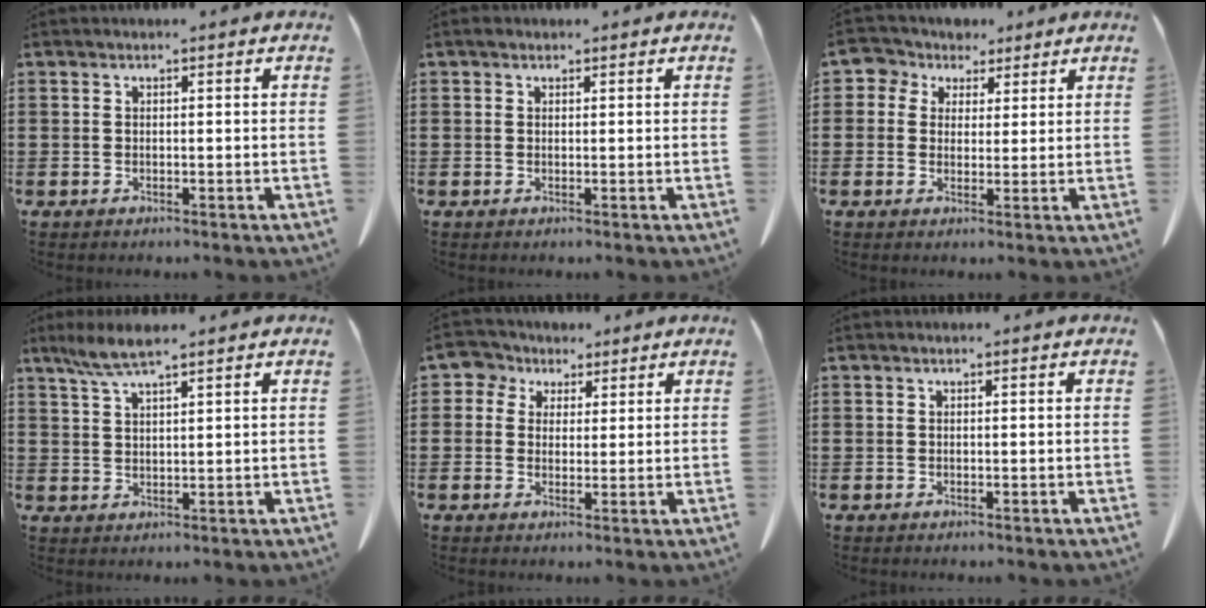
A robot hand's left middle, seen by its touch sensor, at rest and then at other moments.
{"total": 0.6, "force": [0.4, 0.5, 0.2], "torque": [0.003, -0.001, 0.006]}
{"total": 4.2, "force": [2.2, 3.6, 0.4], "torque": [-0.036, -0.002, 0.036]}
{"total": 4.6, "force": [3.3, 0.6, 3.2], "torque": [-0.070, -0.001, 0.060]}
{"total": 4.2, "force": [2.2, 3.5, 0.6], "torque": [-0.038, 0.002, 0.036]}
{"total": 0.0}